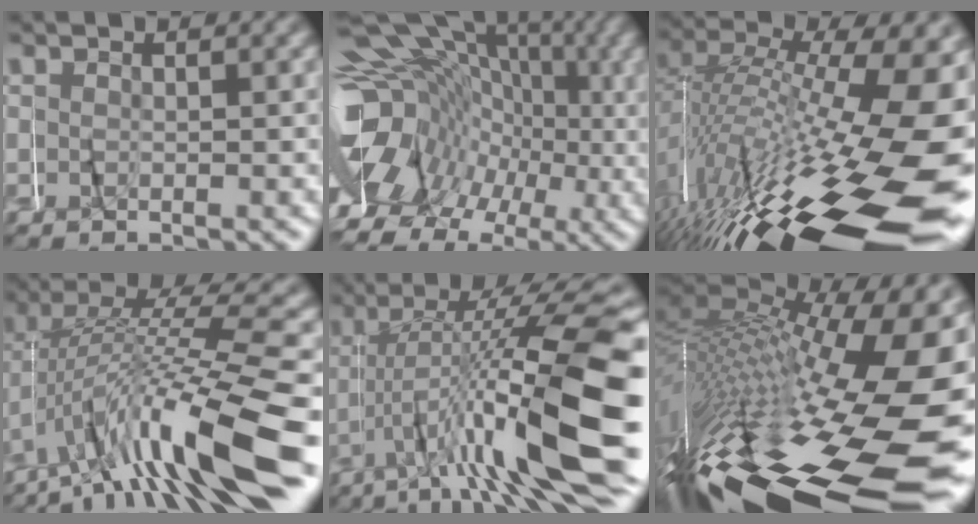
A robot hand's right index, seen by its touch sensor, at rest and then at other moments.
{"total": 14.2, "force": [0.9, 11.4, 8.3], "torque": [-0.152, -0.015, 0.011]}
{"total": 19.9, "force": [-8.8, 7.7, 16.1], "torque": [-0.215, -0.026, -0.114]}
{"total": 10.7, "force": [-2.4, 4.3, 9.5], "torque": [-0.152, 0.014, -0.040]}
{"total": 11.7, "force": [-2.6, 2.2, 11.2], "torque": [-0.160, 0.011, -0.031]}
{"total": 28.1, "force": [-7.3, 14.3, 23.1], "torque": [-0.394, -0.084, -0.055]}